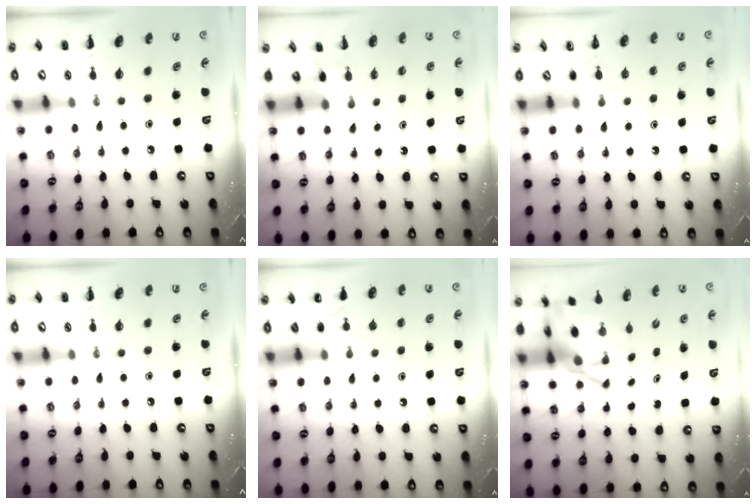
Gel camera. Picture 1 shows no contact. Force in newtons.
{"total": 2.9, "press": 2.7, "slide": 1.2}
{"total": 5.5, "press": 5.3, "slide": 1.7}
{"total": 0.0}
{"total": 4.9, "press": 4.6, "slide": 1.7}
{"total": 7.0, "press": 6.8, "slide": 1.9}